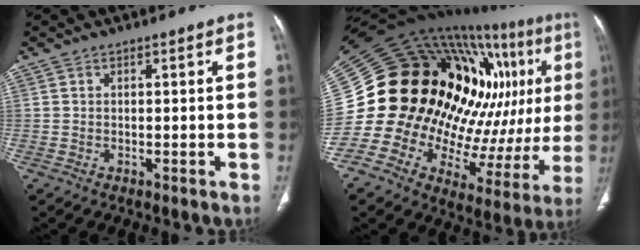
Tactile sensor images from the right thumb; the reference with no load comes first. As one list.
[{"total": 36.2, "force": [7.4, 18.0, 30.5], "torque": [-0.440, 0.058, 0.125]}]